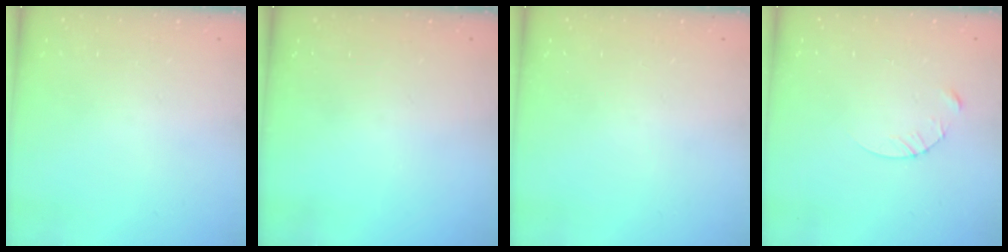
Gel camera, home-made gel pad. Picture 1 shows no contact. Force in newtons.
{"total": 0.0}
{"total": 0.0}
{"total": 3.8, "press": 3.8, "slide": 0.3}